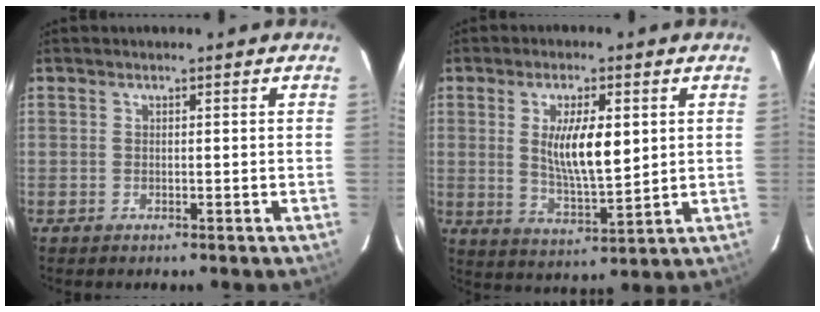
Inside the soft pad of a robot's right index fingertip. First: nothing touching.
{"total": 9.3, "force": [1.9, 2.4, 8.8], "torque": [-0.162, -0.006, 0.039]}